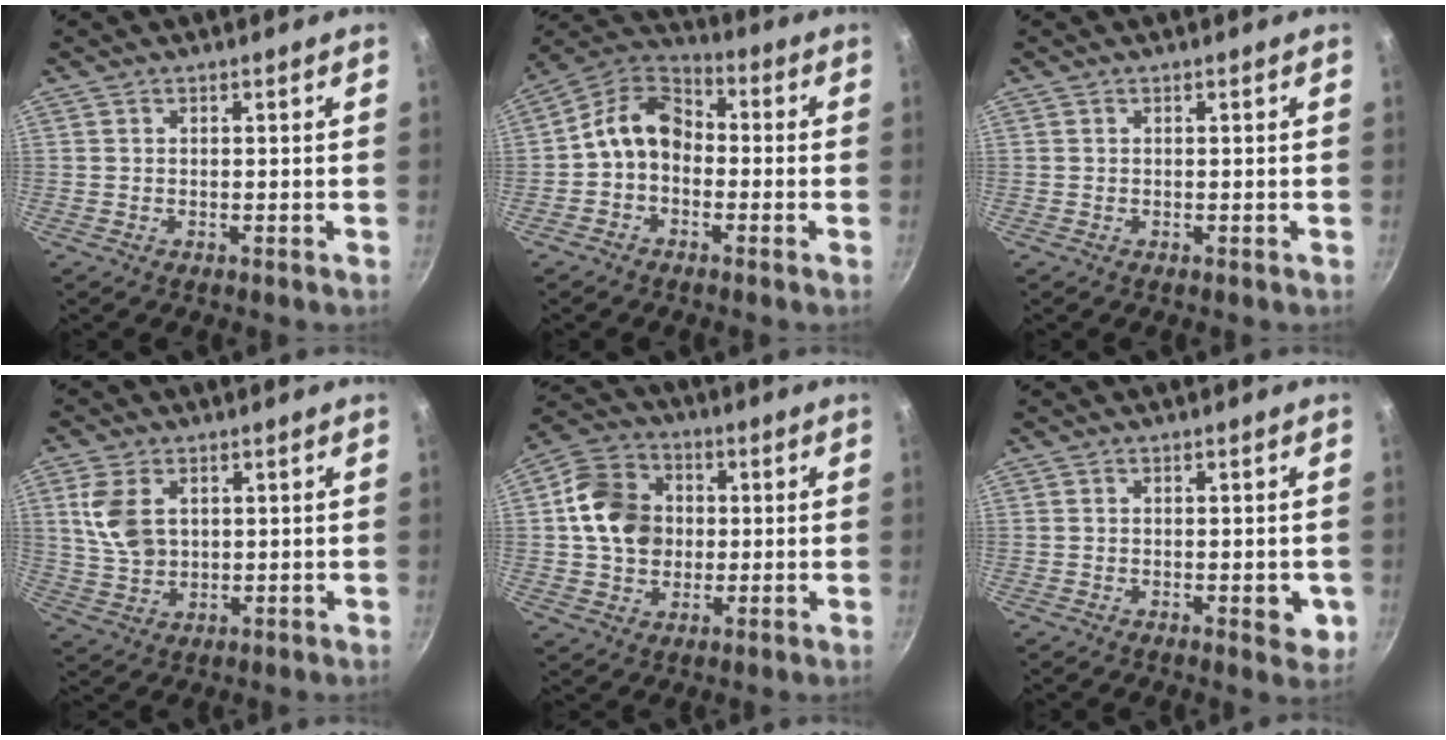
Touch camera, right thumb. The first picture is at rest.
{"total": 10.0, "force": [-1.1, 7.4, 6.5], "torque": [-0.087, 0.042, -0.042]}
{"total": 0.0}
{"total": 8.3, "force": [2.2, 5.6, 5.7], "torque": [-0.103, -0.010, 0.050]}
{"total": 12.8, "force": [1.0, 10.6, 7.2], "torque": [-0.103, 0.015, 0.008]}
{"total": 4.2, "force": [-0.8, 1.9, 3.7], "torque": [-0.037, -0.006, -0.012]}